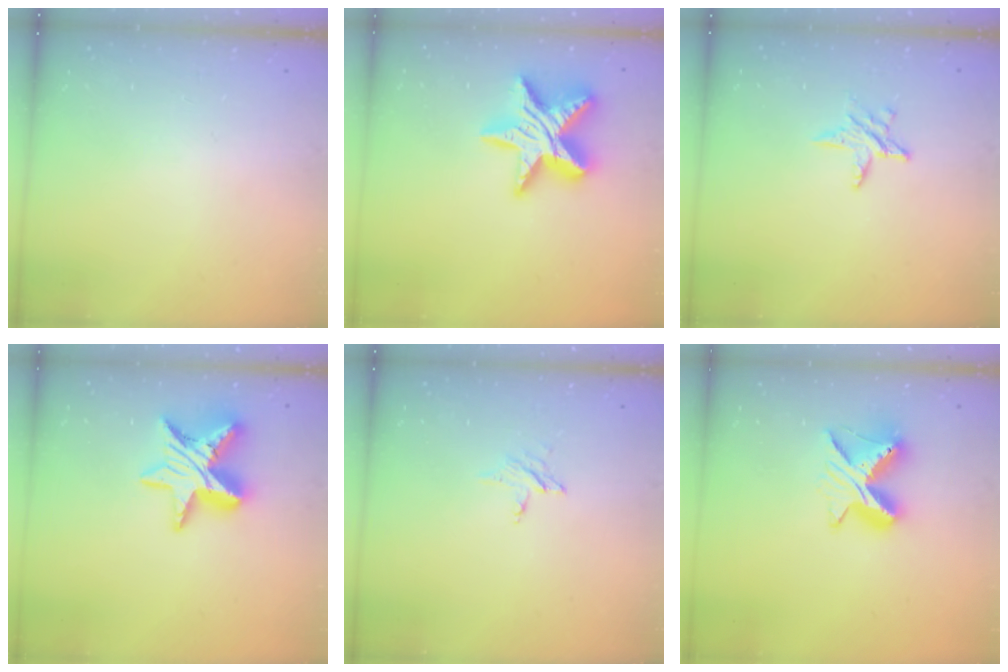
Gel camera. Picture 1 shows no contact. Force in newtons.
{"total": 18.5, "press": 18.4, "slide": 1.2}
{"total": 5.4, "press": 5.4, "slide": 0.5}
{"total": 14.4, "press": 14.3, "slide": 1.1}
{"total": 3.2, "press": 3.2, "slide": 0.4}
{"total": 9.4, "press": 9.4, "slide": 0.2}